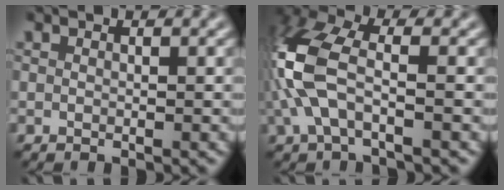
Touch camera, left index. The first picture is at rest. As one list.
[{"total": 7.1, "force": [-1.3, 3.4, 6.1], "torque": [-0.159, 0.019, -0.040]}]